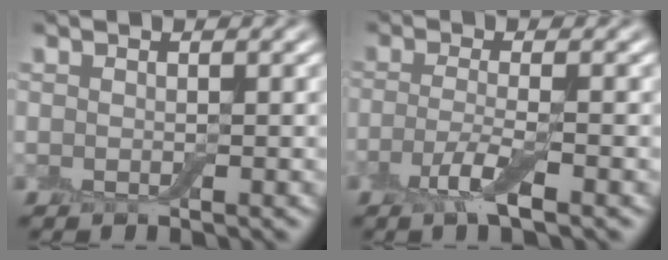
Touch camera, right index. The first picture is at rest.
{"total": 3.1, "force": [-1.5, 0.6, 2.7], "torque": [-0.057, -0.003, -0.035]}